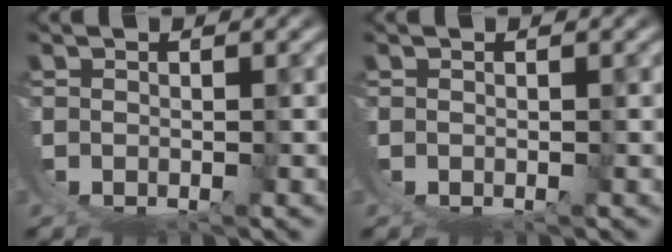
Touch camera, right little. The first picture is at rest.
{"total": 0.0}